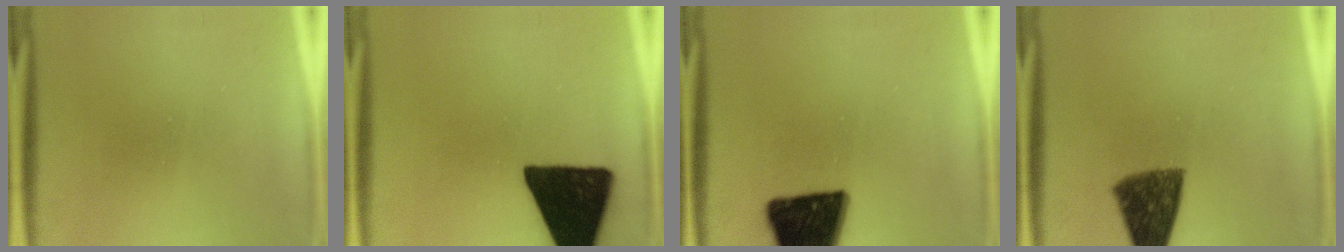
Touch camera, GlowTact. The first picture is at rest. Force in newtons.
{"total": 17.6}
{"total": 18.5}
{"total": 9.7}